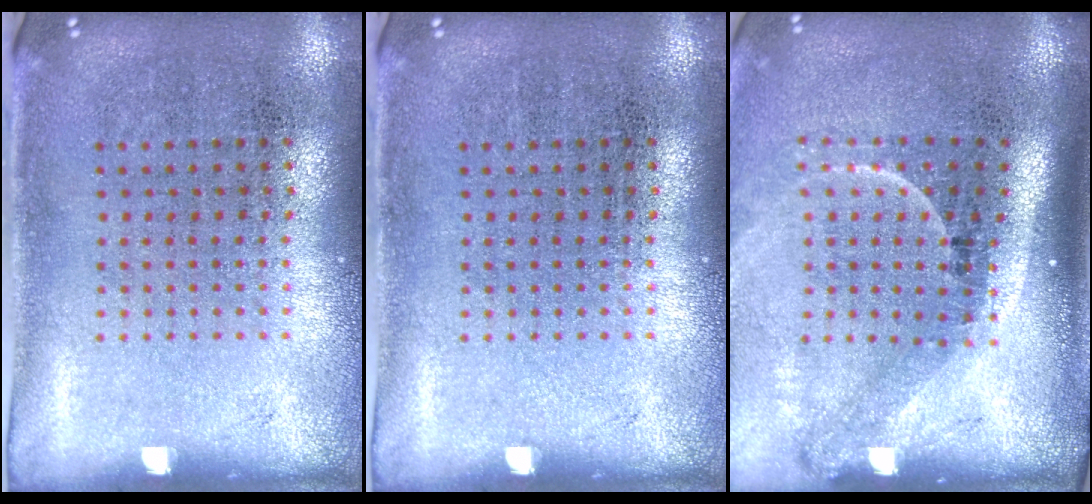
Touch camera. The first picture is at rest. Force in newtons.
{"total": 0.0}
{"total": 2.2, "press": 1.5, "slide": 1.7}